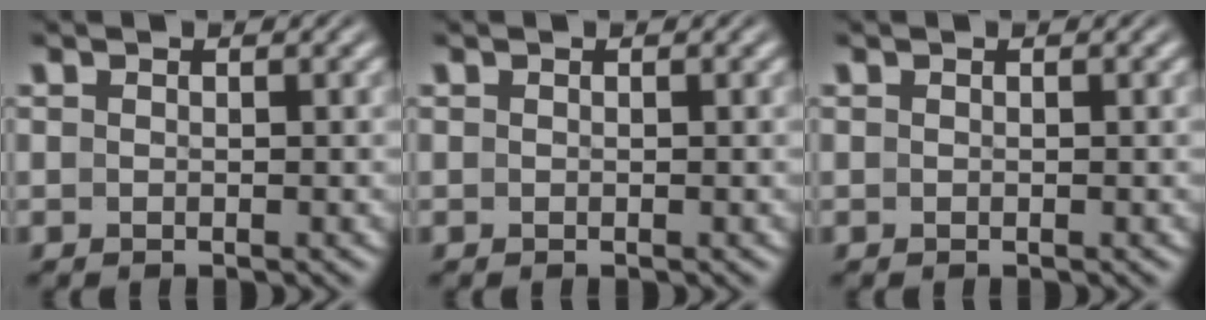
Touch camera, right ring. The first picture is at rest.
{"total": 0.0}
{"total": 0.0}